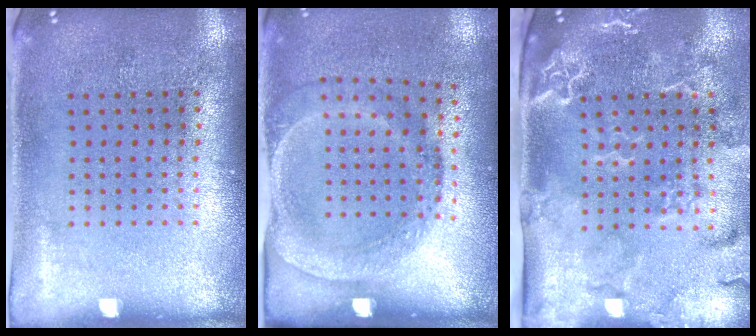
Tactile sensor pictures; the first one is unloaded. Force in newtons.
{"total": 1.8, "press": 1.2, "slide": 1.4}
{"total": 2.9, "press": 2.4, "slide": 1.7}